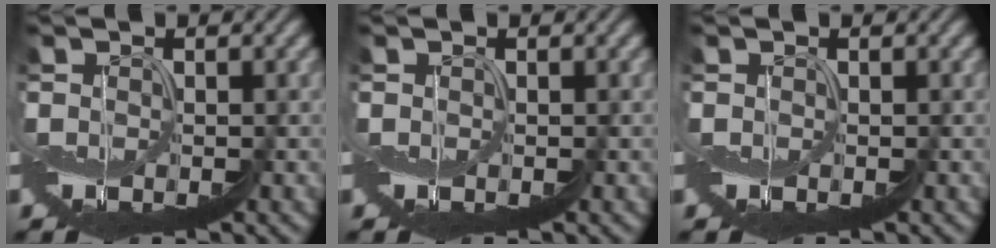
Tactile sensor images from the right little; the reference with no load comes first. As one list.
[{"total": 0.0}, {"total": 0.0}]